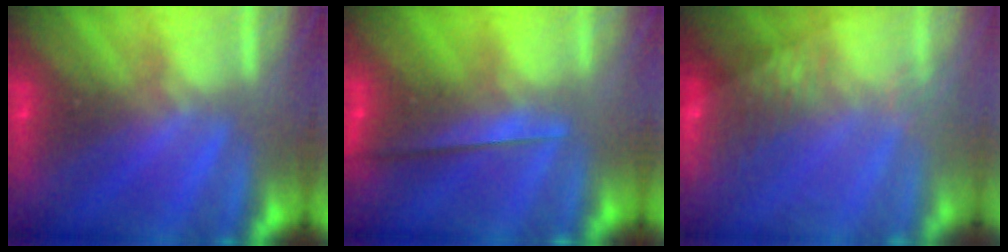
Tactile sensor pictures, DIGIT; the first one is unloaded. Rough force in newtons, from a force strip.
{"total": 2.2}
{"total": 5.7}